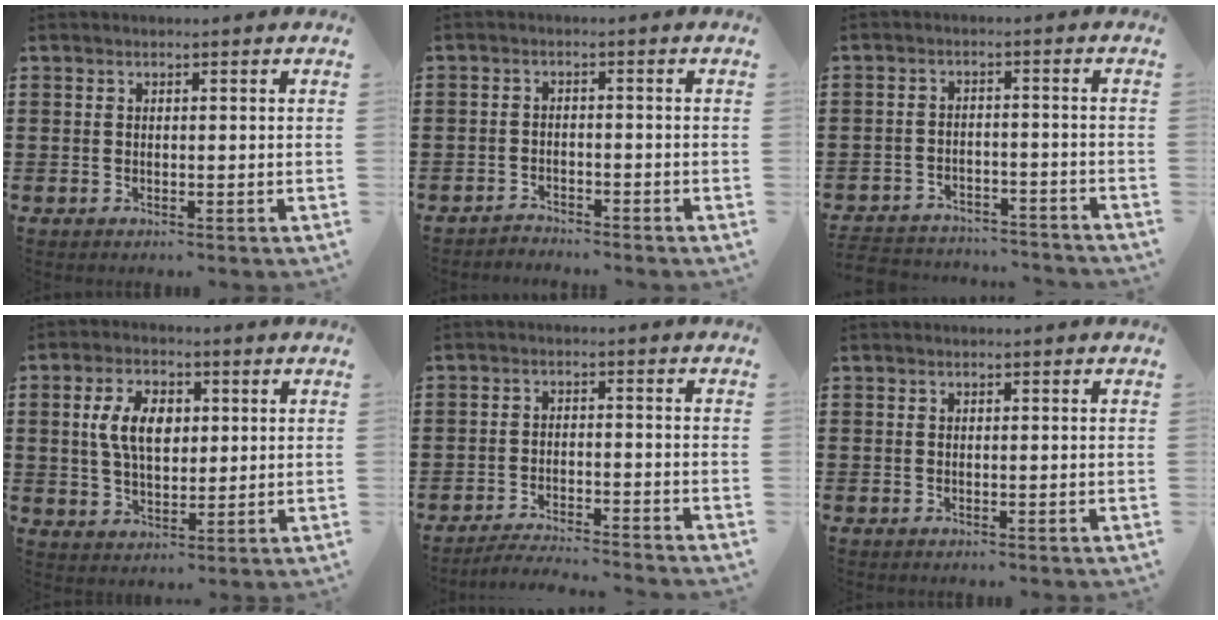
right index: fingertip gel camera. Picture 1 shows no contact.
{"total": 2.1, "force": [-2.1, 0.1, -0.2], "torque": [-0.003, 0.000, -0.046]}
{"total": 3.7, "force": [-3.7, 0.3, 0.1], "torque": [-0.015, -0.002, -0.079]}
{"total": 7.1, "force": [1.7, 4.0, 5.6], "torque": [-0.127, 0.013, 0.026]}
{"total": 3.4, "force": [-3.4, -0.2, 0.4], "torque": [-0.012, -0.001, -0.071]}
{"total": 0.0}